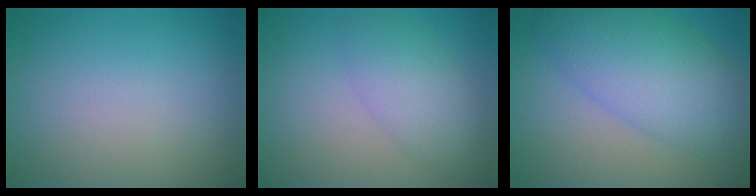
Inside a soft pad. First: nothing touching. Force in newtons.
{"total": 3.7, "press": 3.7, "slide": 0.0}
{"total": 8.0, "press": 8.0, "slide": 0.3}